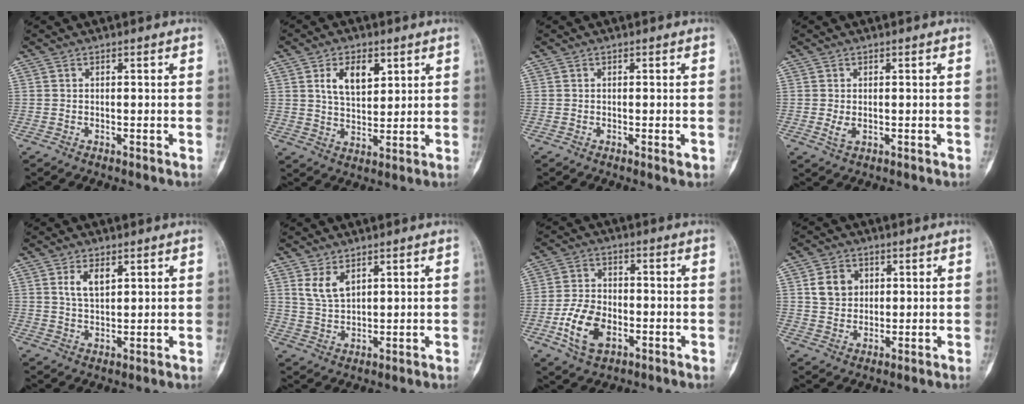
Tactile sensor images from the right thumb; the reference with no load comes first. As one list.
[{"total": 7.9, "force": [3.3, 4.5, 5.6], "torque": [-0.078, -0.017, 0.062]}, {"total": 1.4, "force": [-0.3, 0.4, 1.3], "torque": [-0.015, -0.003, -0.004]}, {"total": 1.8, "force": [-0.1, 1.1, 1.4], "torque": [-0.032, -0.006, 0.000]}, {"total": 4.6, "force": [2.1, 2.3, 3.3], "torque": [-0.056, -0.009, 0.041]}, {"total": 4.8, "force": [2.6, 2.6, 3.1], "torque": [-0.053, -0.017, 0.060]}, {"total": 10.7, "force": [-3.5, 6.6, 7.6], "torque": [-0.133, 0.011, -0.060]}, {"total": 6.3, "force": [1.9, 5.3, 2.9], "torque": [-0.028, -0.007, 0.035]}]